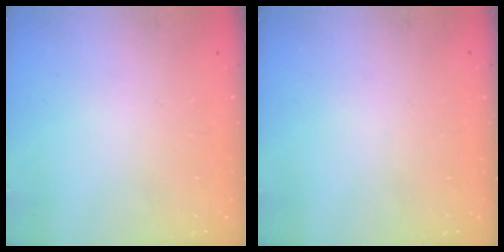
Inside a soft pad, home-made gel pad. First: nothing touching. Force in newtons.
{"total": 0.0}